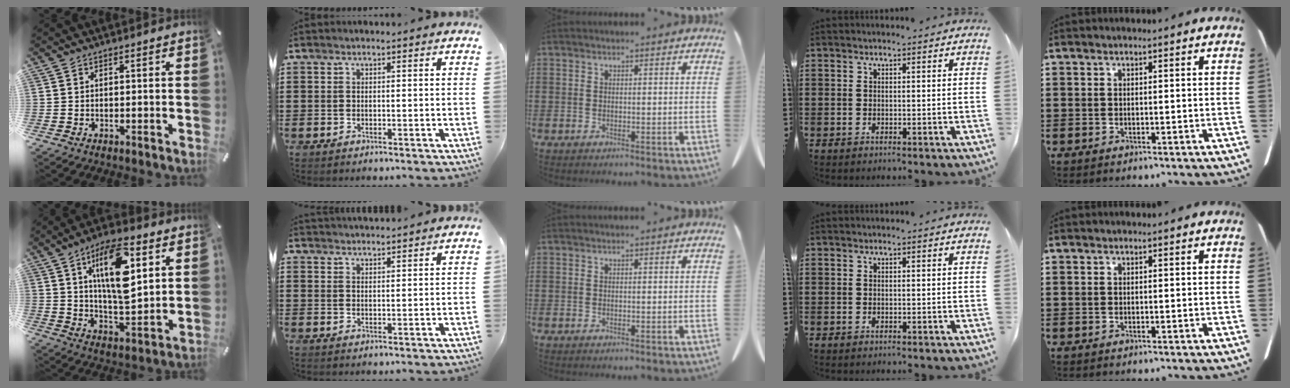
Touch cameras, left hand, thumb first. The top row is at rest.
{"thumb": {"total": 17.4, "force": [6.8, 7.5, 14.1], "torque": [-0.248, -0.019, 0.105]}, "index": {"total": 2.1, "force": [2.1, -0.3, -0.2], "torque": [-0.003, -0.005, 0.042]}}